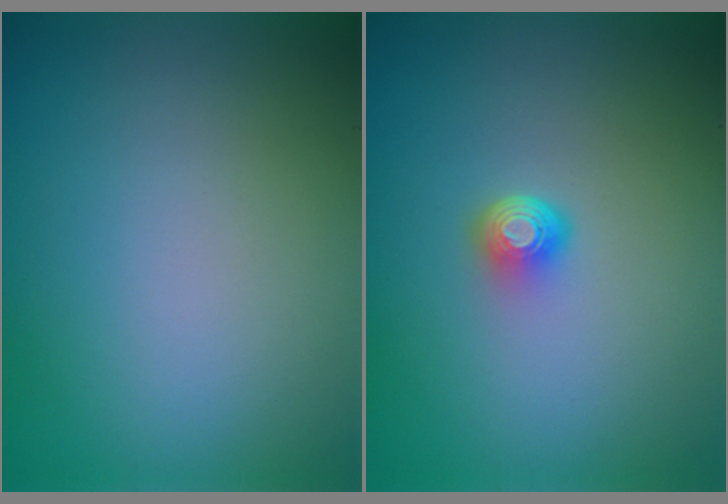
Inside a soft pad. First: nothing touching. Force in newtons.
{"total": 2.0, "press": 1.3, "slide": 1.6}